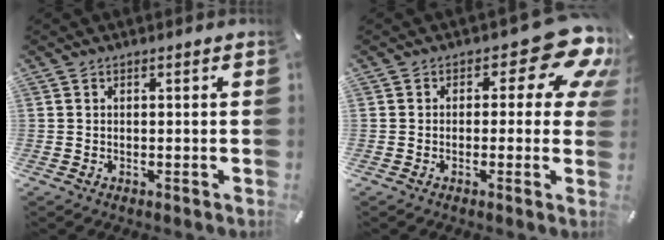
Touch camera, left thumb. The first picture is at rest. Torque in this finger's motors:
{"motor_torque": [1.26, 0.69, 0.97, 0.23, 0.01]}